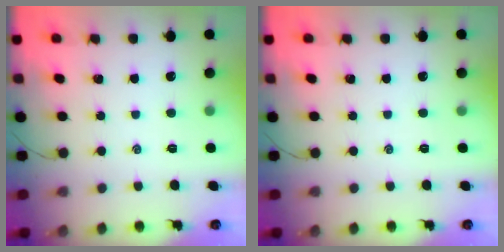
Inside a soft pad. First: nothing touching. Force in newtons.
{"total": 0.0}